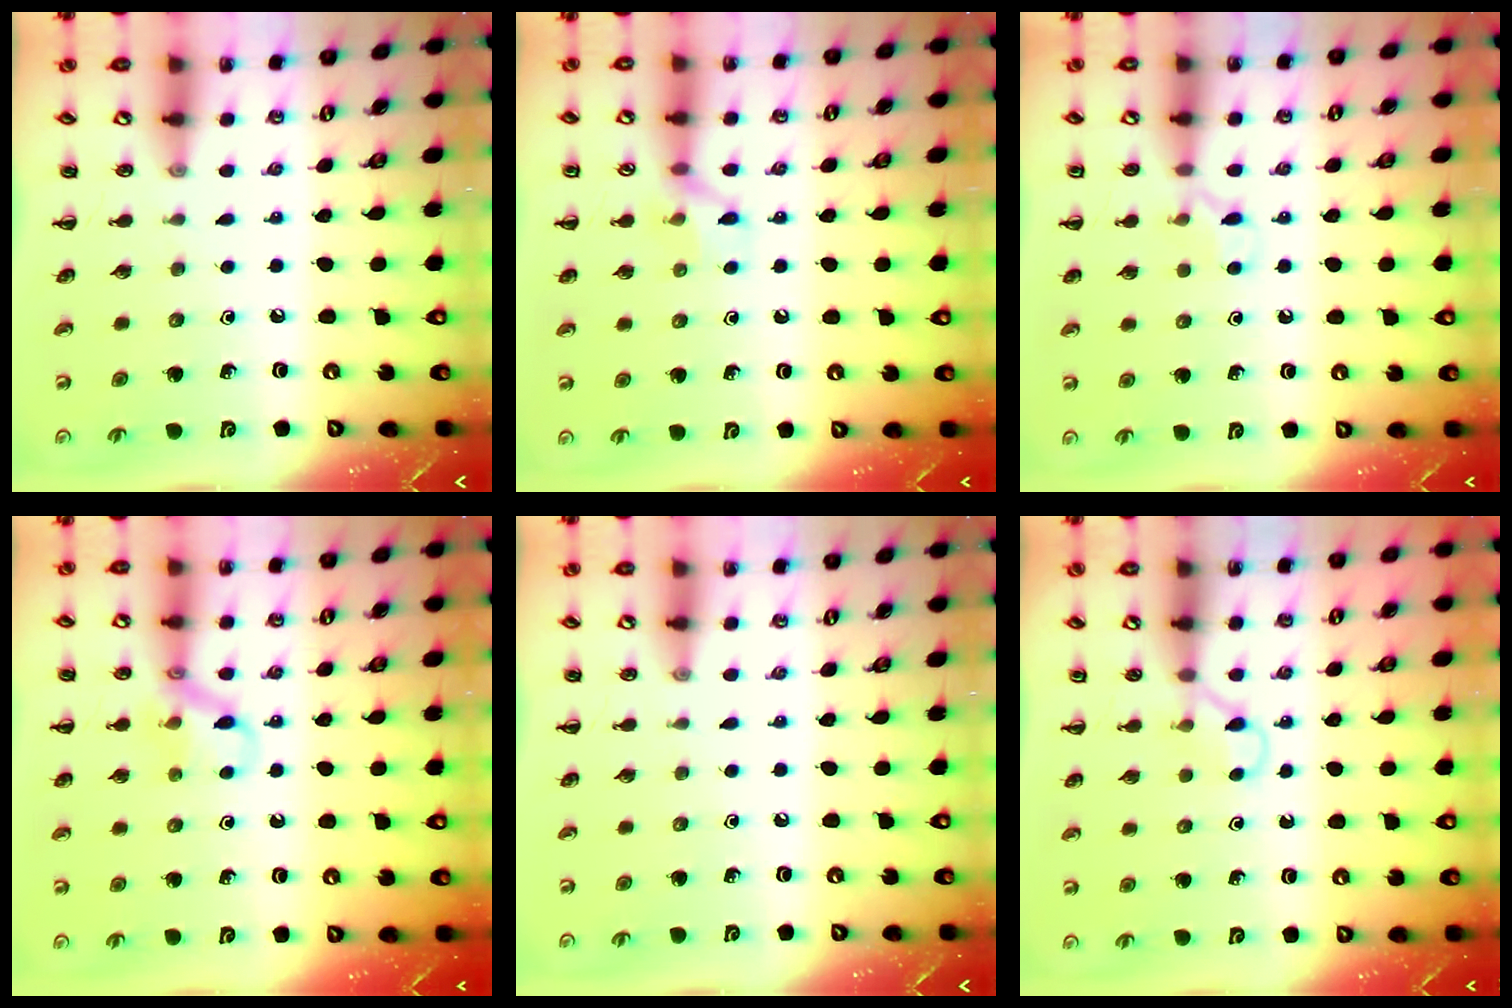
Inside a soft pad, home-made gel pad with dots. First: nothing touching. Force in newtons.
{"total": 7.1, "press": 7.0, "slide": 1.5}
{"total": 6.1, "press": 5.8, "slide": 1.7}
{"total": 9.9, "press": 9.9, "slide": 1.1}
{"total": 0.0}
{"total": 2.9, "press": 2.8, "slide": 1.0}